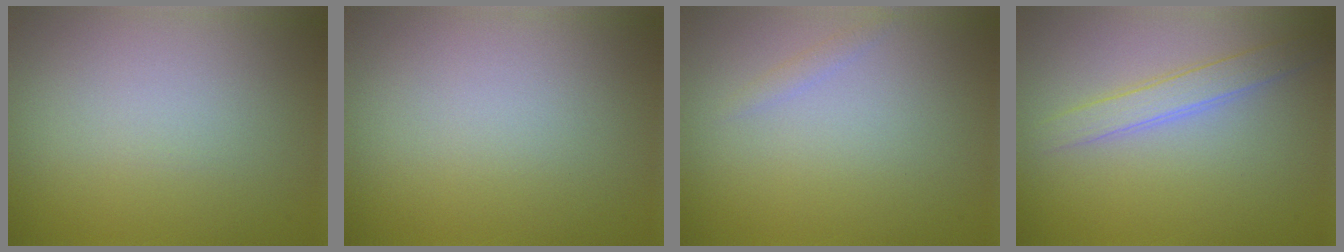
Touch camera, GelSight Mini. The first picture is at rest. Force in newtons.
{"total": 0.0}
{"total": 0.7, "press": 0.7, "slide": 0.1}
{"total": 2.3, "press": 2.3, "slide": 0.1}